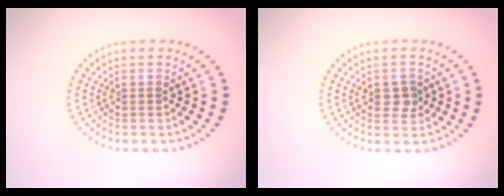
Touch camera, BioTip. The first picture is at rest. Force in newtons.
{"total": 1.9, "press": 1.8, "slide": 0.3}